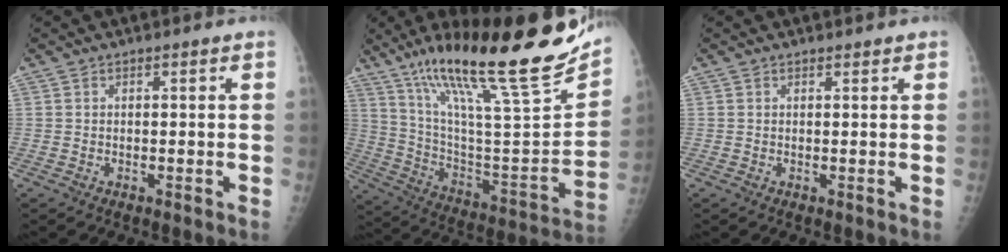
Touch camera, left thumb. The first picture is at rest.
{"total": 30.4, "force": [21.7, 4.3, 20.9], "torque": [-0.311, -0.083, 0.354]}
{"total": 0.9, "force": [0.8, 0.3, 0.2], "torque": [0.000, -0.004, 0.010]}